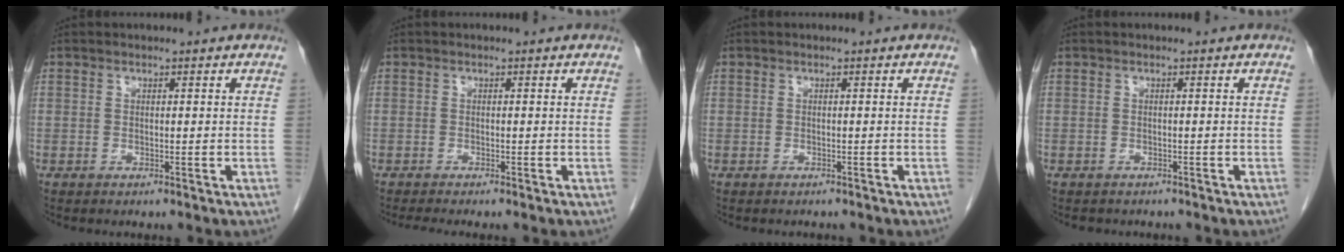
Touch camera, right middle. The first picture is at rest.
{"total": 1.8, "force": [-1.6, -0.3, 0.8], "torque": [-0.016, -0.004, -0.027]}
{"total": 1.1, "force": [-1.0, 0.4, 0.2], "torque": [-0.010, -0.001, -0.014]}
{"total": 2.6, "force": [-2.3, 1.1, 0.6], "torque": [-0.014, -0.002, -0.026]}